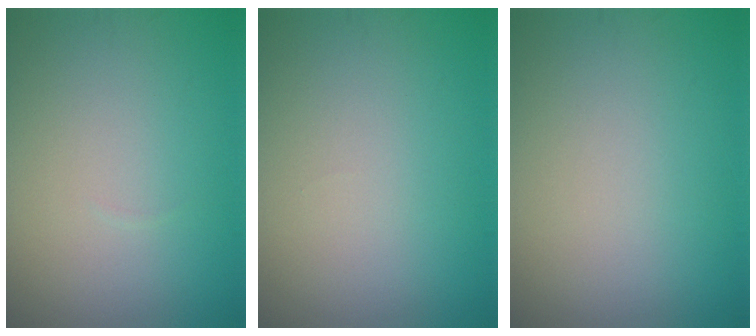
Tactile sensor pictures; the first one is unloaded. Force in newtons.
{"total": 0.0}
{"total": 0.0}